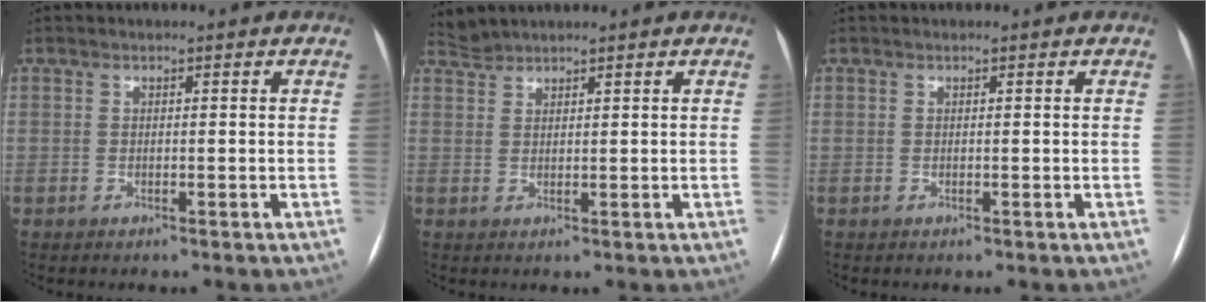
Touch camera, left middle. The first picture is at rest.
{"total": 1.9, "force": [1.8, -0.1, -0.5], "torque": [0.000, 0.009, 0.044]}
{"total": 0.0}